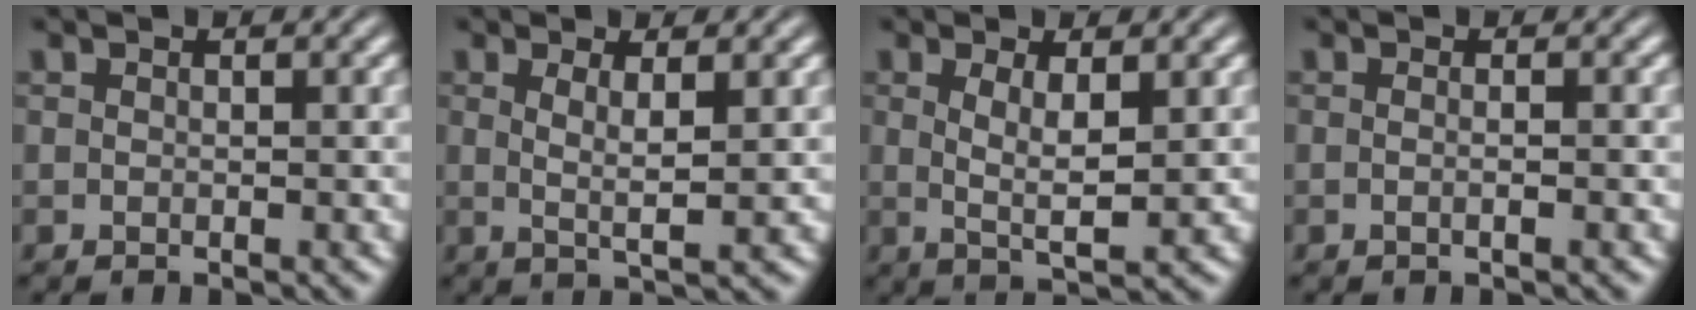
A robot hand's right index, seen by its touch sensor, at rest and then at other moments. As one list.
[{"total": 2.6, "force": [0.6, -0.6, 2.5], "torque": [-0.039, -0.011, 0.016]}, {"total": 3.5, "force": [0.3, 0.3, 3.5], "torque": [-0.056, -0.015, 0.015]}, {"total": 1.0, "force": [-0.7, -0.4, 0.7], "torque": [-0.017, -0.005, -0.009]}]